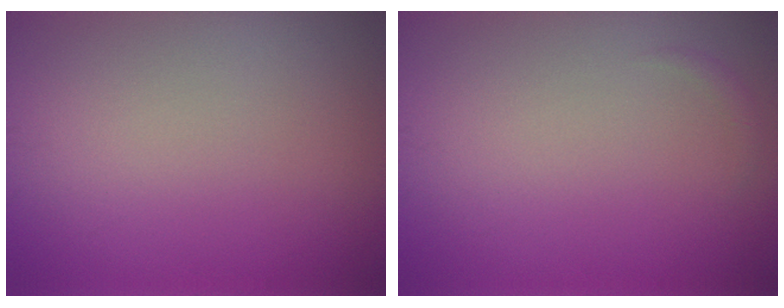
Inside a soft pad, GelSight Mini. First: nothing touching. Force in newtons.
{"total": 0.6, "press": 0.6, "slide": 0.1}